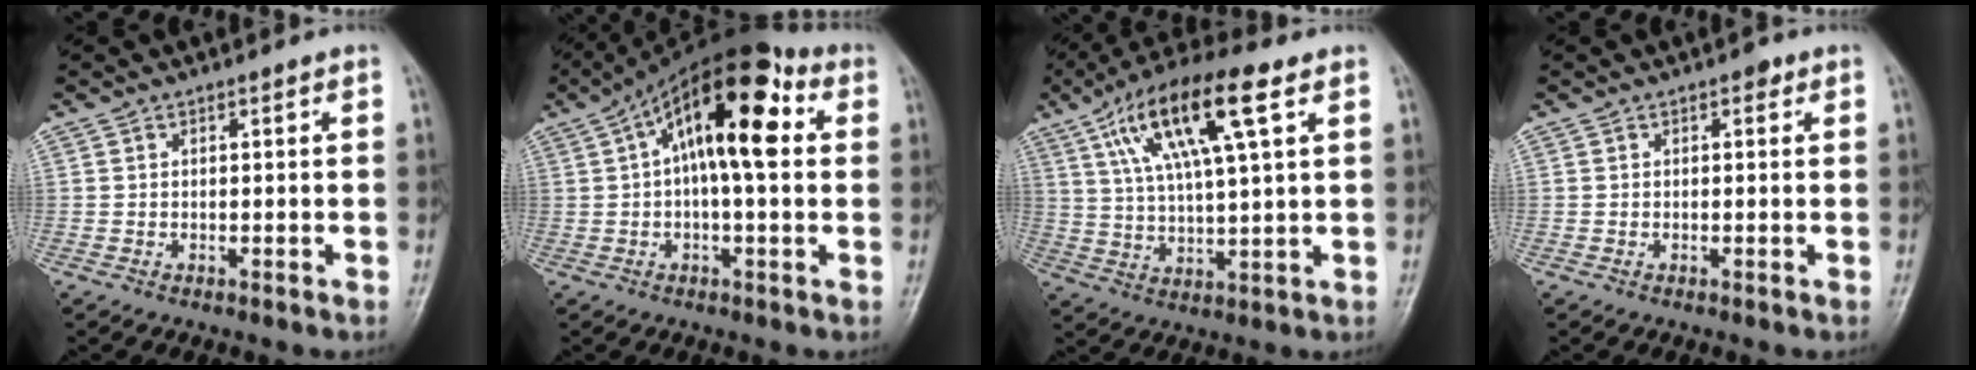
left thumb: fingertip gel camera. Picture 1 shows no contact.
{"total": 16.7, "force": [3.7, 6.6, 14.9], "torque": [-0.229, 0.038, 0.047]}
{"total": 16.6, "force": [7.2, 4.4, 14.3], "torque": [-0.264, 0.002, 0.126]}
{"total": 1.2, "force": [0.5, 0.7, 0.7], "torque": [-0.001, 0.001, 0.002]}